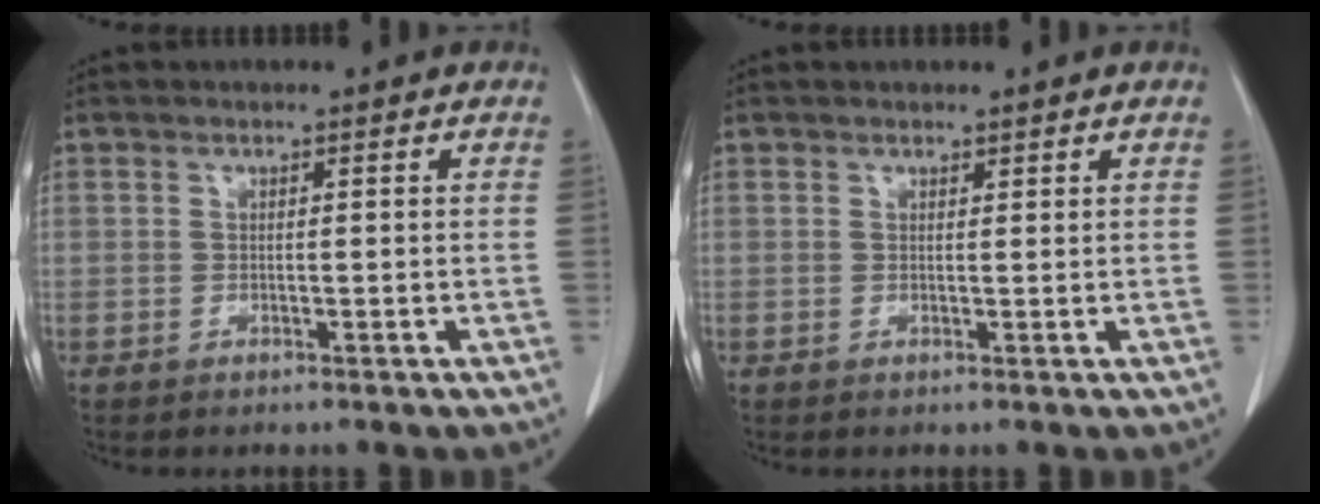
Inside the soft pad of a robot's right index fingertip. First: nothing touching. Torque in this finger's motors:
{"motor_torque": [-0.11, 0.20, -0.05, -0.01]}